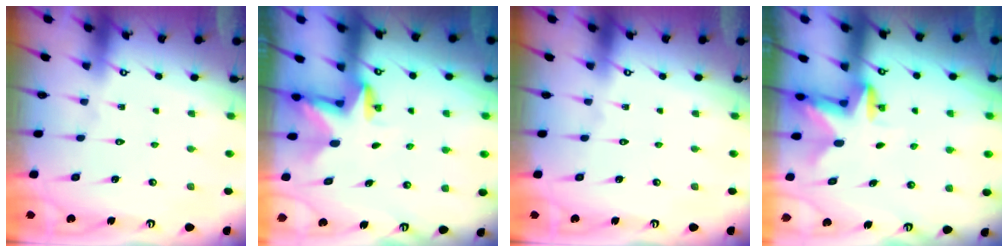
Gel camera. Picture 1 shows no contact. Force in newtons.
{"total": 2.8, "press": 2.8, "slide": 0.2}
{"total": 0.0}
{"total": 2.6, "press": 2.5, "slide": 0.5}